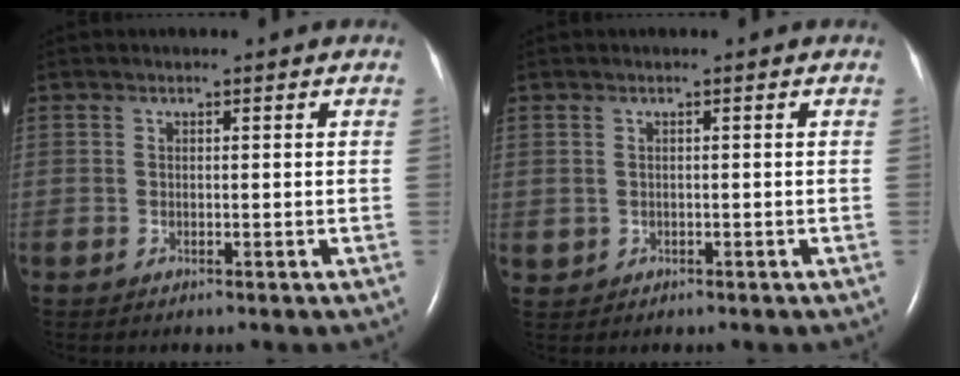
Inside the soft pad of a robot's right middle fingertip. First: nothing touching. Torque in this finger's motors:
{"motor_torque": [0.48, -0.14, 0.26, 0.05]}